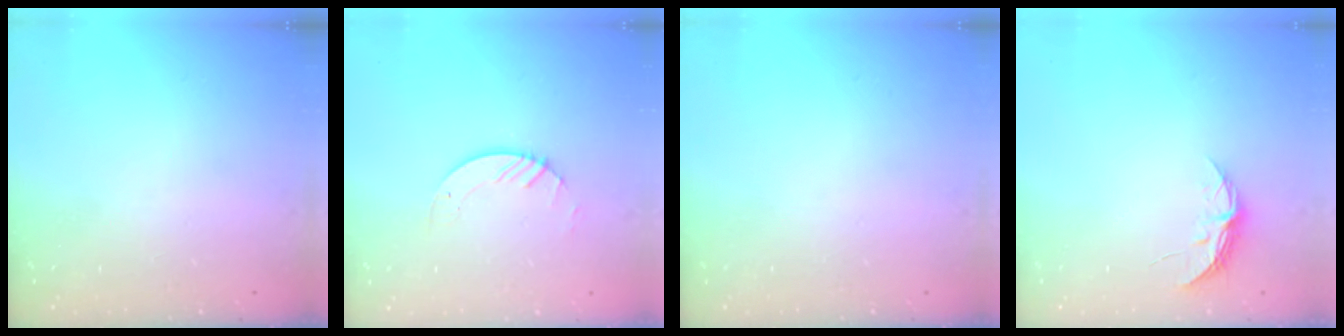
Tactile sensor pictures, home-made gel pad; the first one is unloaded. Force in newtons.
{"total": 2.8, "press": 2.8, "slide": 0.3}
{"total": 0.0}
{"total": 5.3, "press": 5.3, "slide": 0.5}